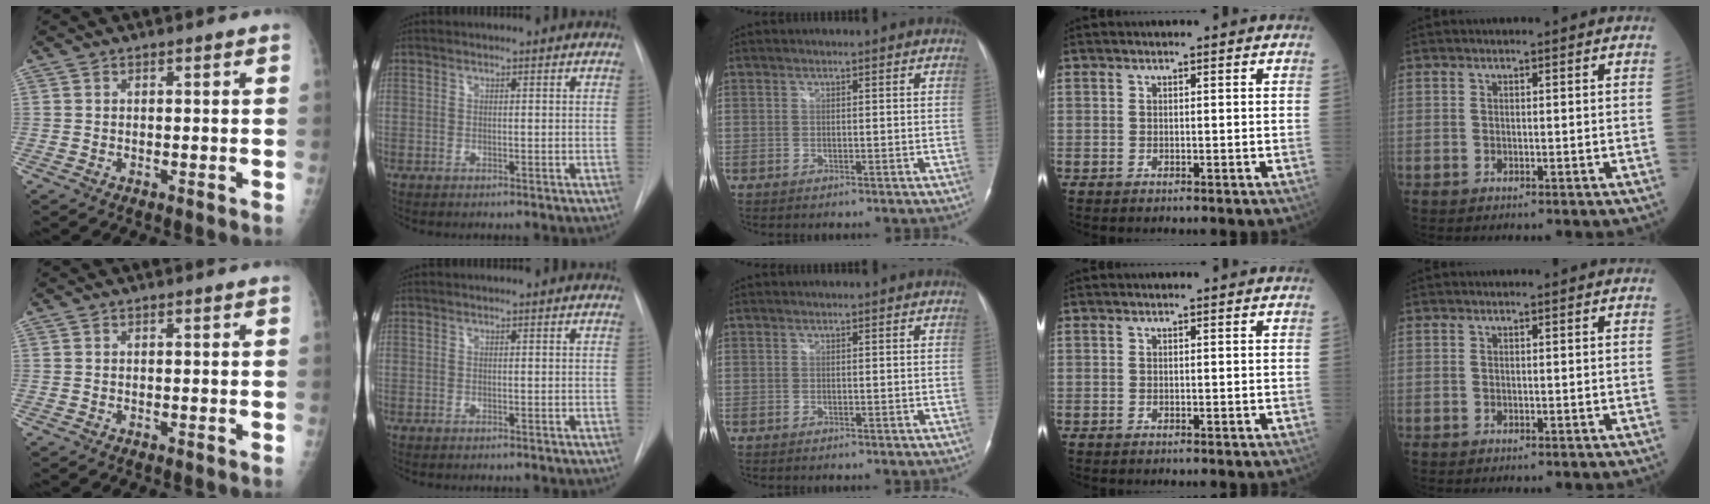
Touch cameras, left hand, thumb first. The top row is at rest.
{}